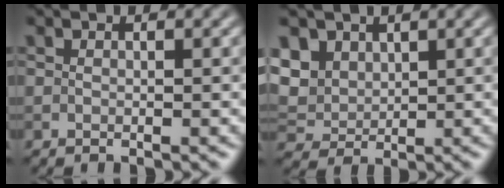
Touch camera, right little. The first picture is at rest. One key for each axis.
{"total": 4.9, "fx": 2.2, "fy": 3.7, "fz": 2.5, "tx": -0.081, "ty": 0.009, "tz": 0.049}